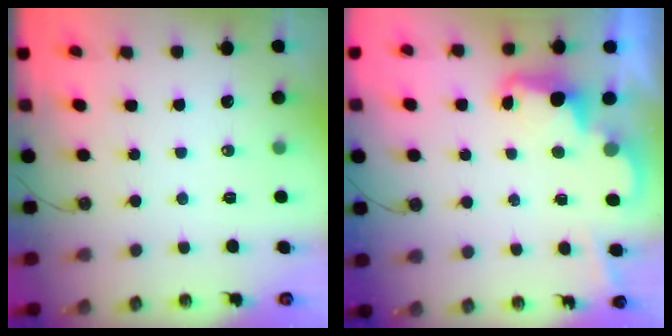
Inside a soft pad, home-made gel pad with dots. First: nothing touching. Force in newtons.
{"total": 2.6, "press": 2.5, "slide": 0.6}